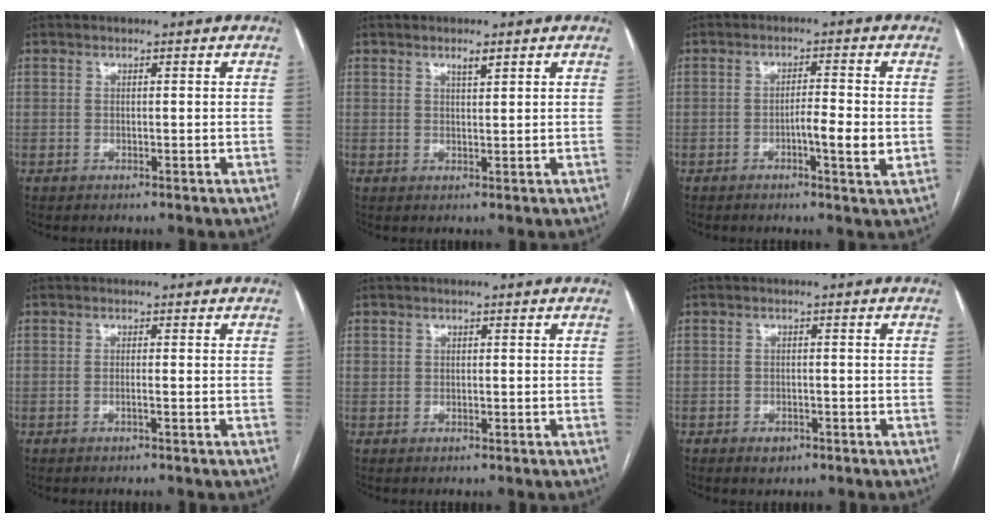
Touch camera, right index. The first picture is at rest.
{"total": 1.5, "force": [1.1, 0.2, 1.0], "torque": [-0.021, -0.001, 0.021]}
{"total": 4.6, "force": [-1.0, 0.4, 4.5], "torque": [-0.070, -0.003, -0.017]}
{"total": 0.8, "force": [-0.4, -0.1, 0.7], "torque": [-0.014, 0.001, -0.007]}
{"total": 0.8, "force": [0.1, 0.7, 0.5], "torque": [-0.015, 0.007, 0.005]}
{"total": 1.9, "force": [-1.1, 1.3, 0.8], "torque": [-0.008, 0.003, -0.007]}